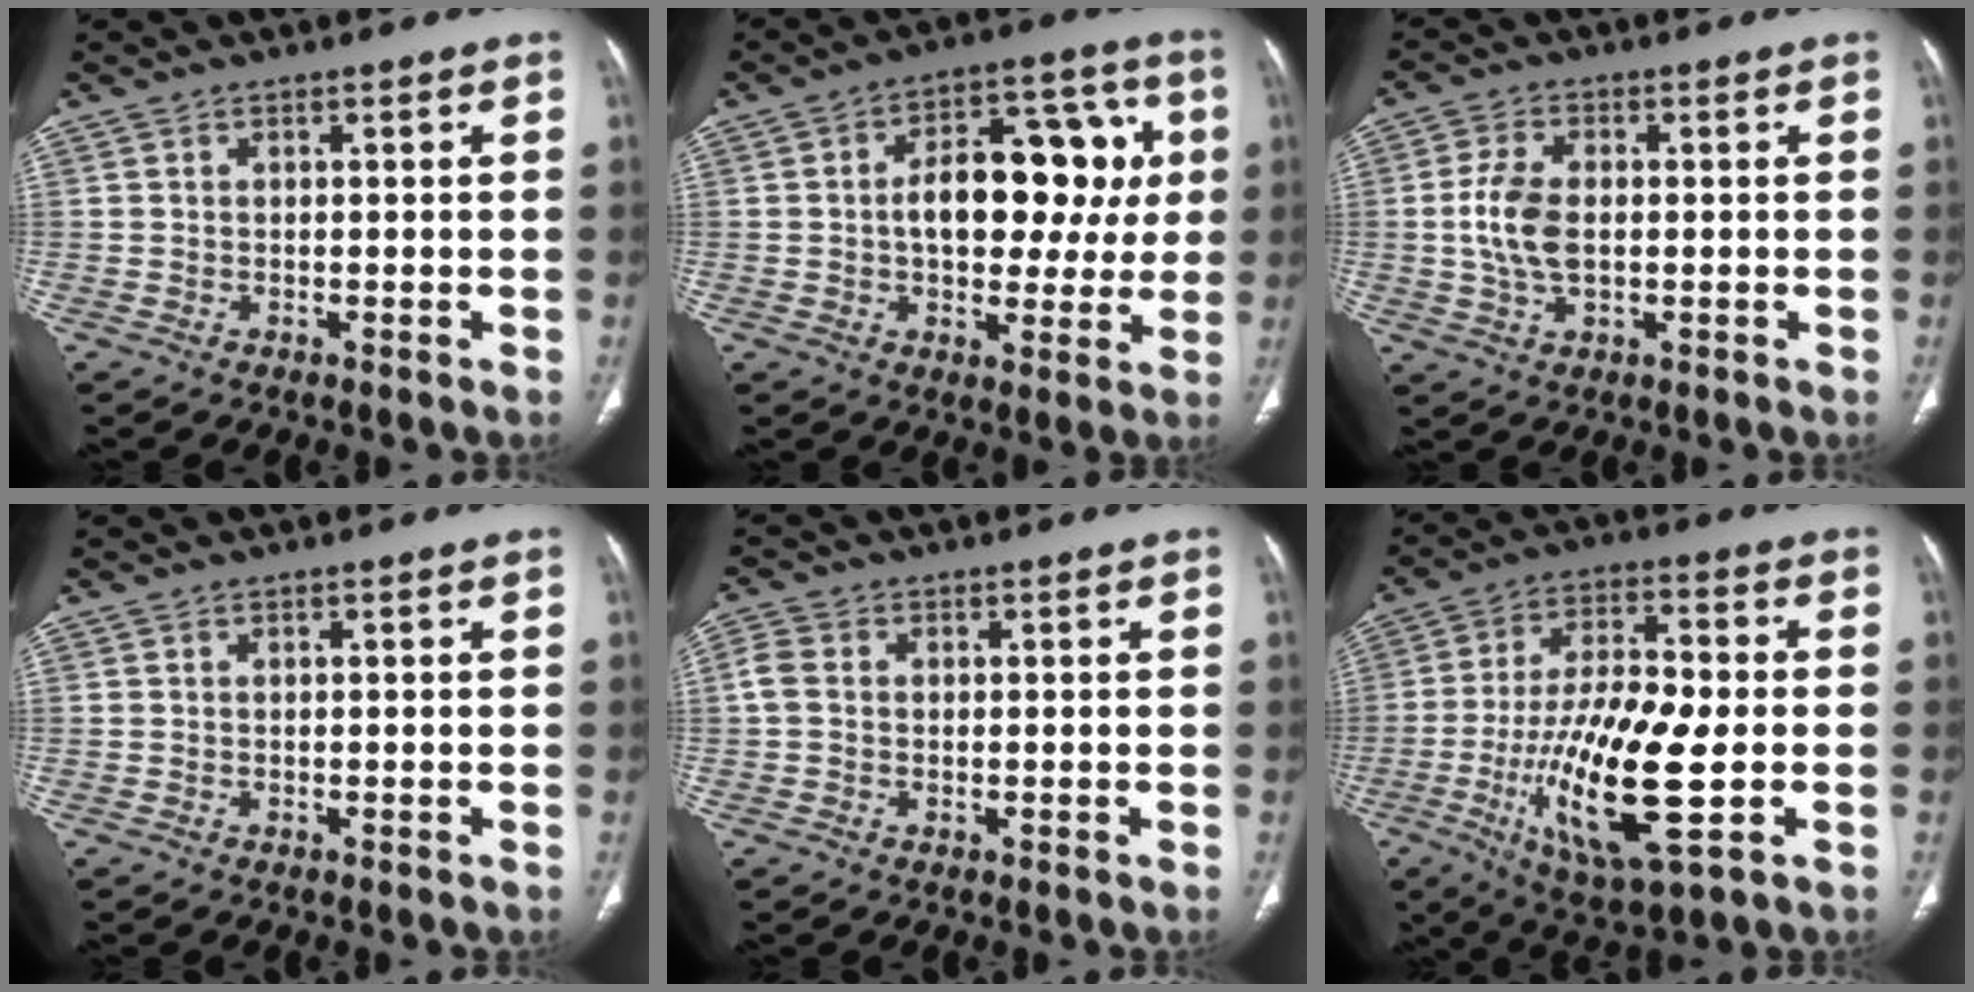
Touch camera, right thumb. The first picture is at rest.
{"total": 17.5, "force": [1.5, 10.4, 13.9], "torque": [-0.148, 0.031, 0.023]}
{"total": 7.5, "force": [-0.1, 4.4, 6.1], "torque": [-0.128, 0.003, -0.002]}
{"total": 0.0}
{"total": 2.9, "force": [0.2, 2.3, 1.7], "torque": [-0.044, 0.004, -0.004]}
{"total": 20.9, "force": [-4.4, 6.6, 19.3], "torque": [-0.367, 0.003, -0.069]}